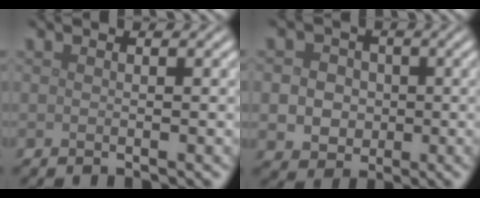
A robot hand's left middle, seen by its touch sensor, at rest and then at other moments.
{"total": 5.5, "force": [0.0, 4.9, 2.4], "torque": [-0.025, 0.024, -0.020]}